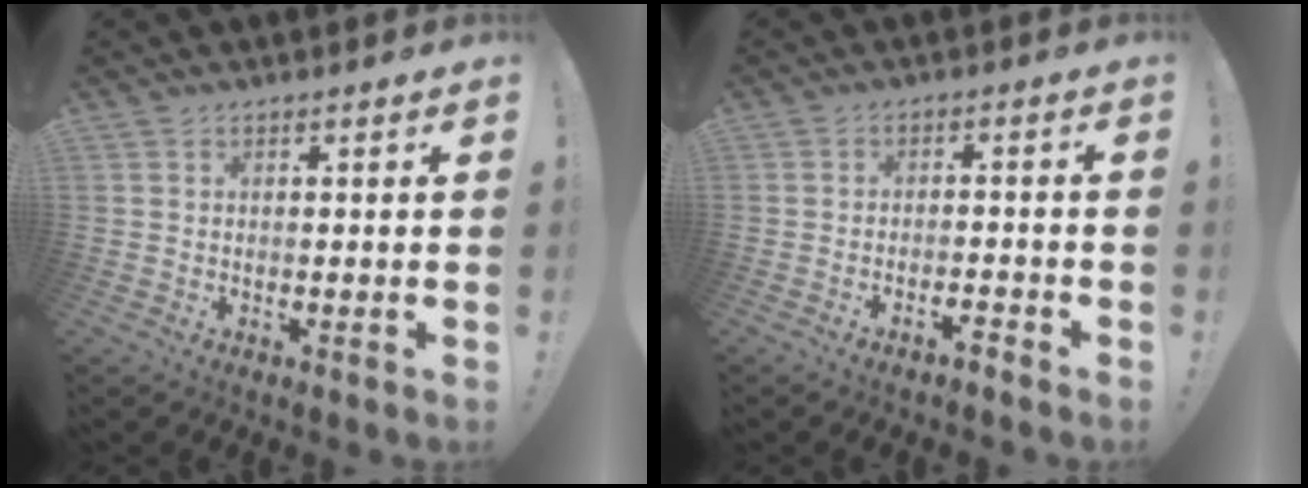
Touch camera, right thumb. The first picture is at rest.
{"total": 2.9, "force": [-2.4, 0.5, 1.6], "torque": [-0.023, 0.011, -0.041]}